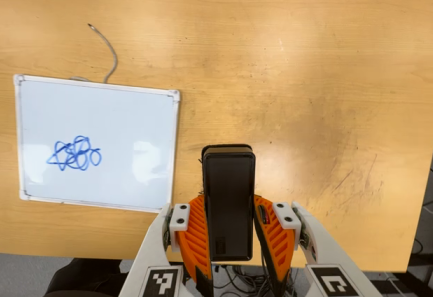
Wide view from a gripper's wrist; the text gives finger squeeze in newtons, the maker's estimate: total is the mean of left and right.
{"total": 3.9, "left": 2.4, "right": 5.4}